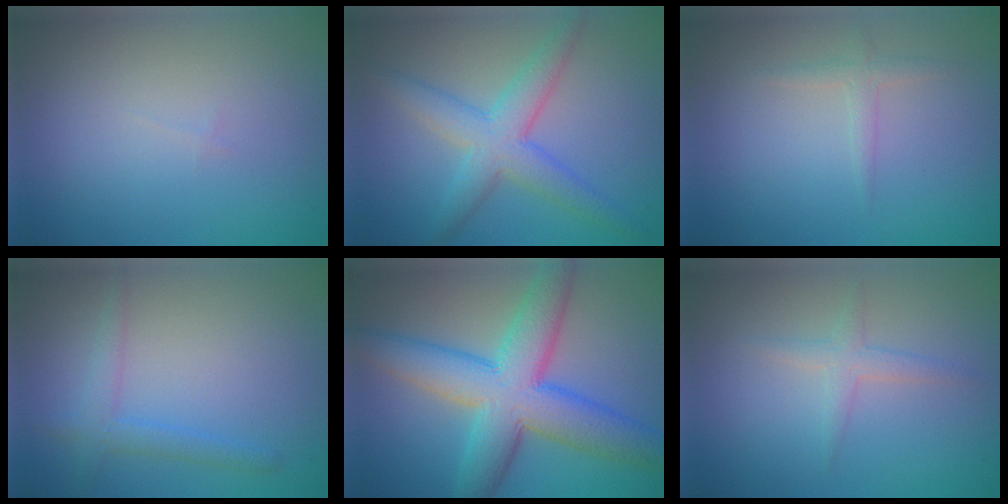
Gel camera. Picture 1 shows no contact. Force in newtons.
{"total": 4.9, "press": 4.9, "slide": 0.1}
{"total": 1.3, "press": 1.3, "slide": 0.0}
{"total": 2.2, "press": 2.2, "slide": 0.0}
{"total": 9.5, "press": 9.5, "slide": 0.2}
{"total": 1.5, "press": 1.5, "slide": 0.1}